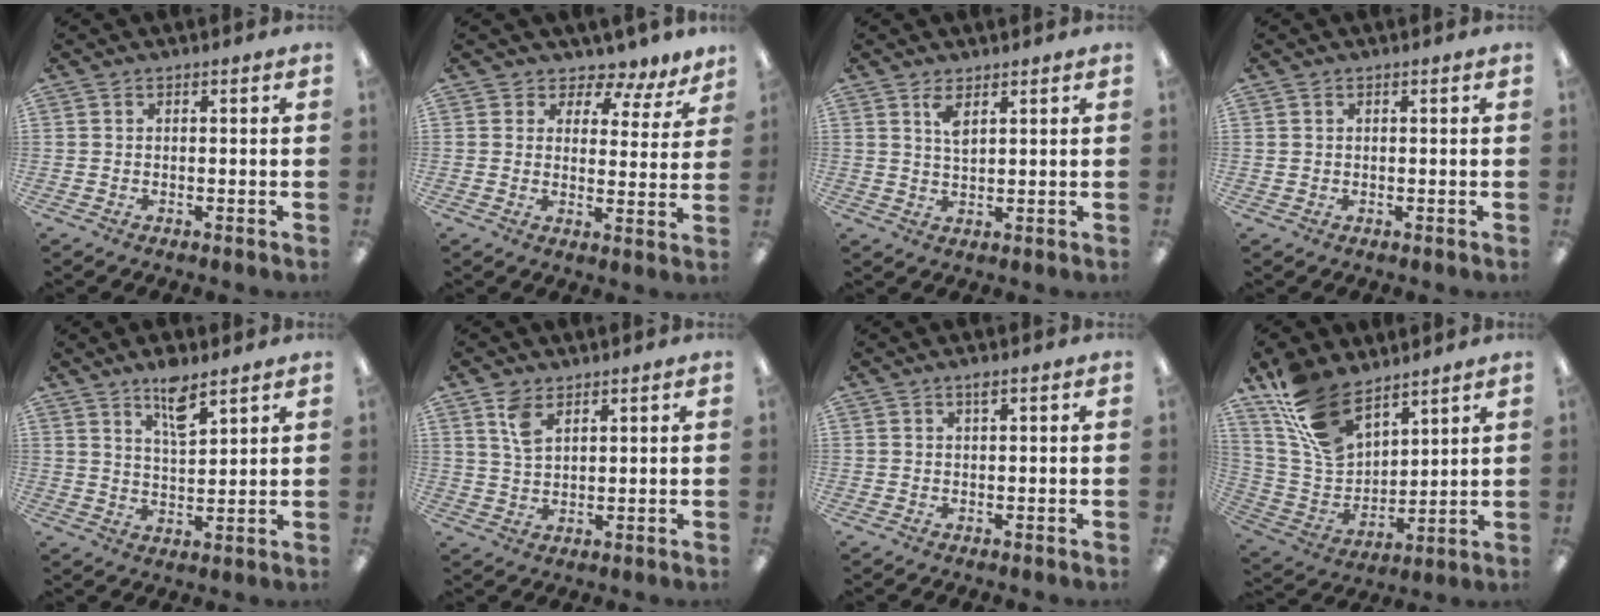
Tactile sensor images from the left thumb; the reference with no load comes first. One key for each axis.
{"total": 5.5, "fx": 4.5, "fy": 2.4, "fz": 2.2, "tx": -0.024, "ty": -0.045, "tz": 0.073}
{"total": 3.8, "fx": 2.4, "fy": 1.5, "fz": 2.5, "tx": -0.048, "ty": -0.003, "tz": 0.042}
{"total": 0.8, "fx": 0.4, "fy": 0.7, "fz": 0.3, "tx": -0.006, "ty": 0.003, "tz": 0.008}
{"total": 7.6, "fx": 5.6, "fy": 2.3, "fz": 4.6, "tx": -0.072, "ty": -0.030, "tz": 0.093}
{"total": 5.9, "fx": 3.7, "fy": 3.1, "fz": 3.4, "tx": -0.077, "ty": 0.000, "tz": 0.070}
{"total": 1.1, "fx": 0.8, "fy": 0.2, "fz": 0.7, "tx": -0.018, "ty": 0.001, "tz": 0.015}
{"total": 16.1, "fx": 11.6, "fy": 8.2, "fz": 7.6, "tx": -0.171, "ty": -0.054, "tz": 0.225}